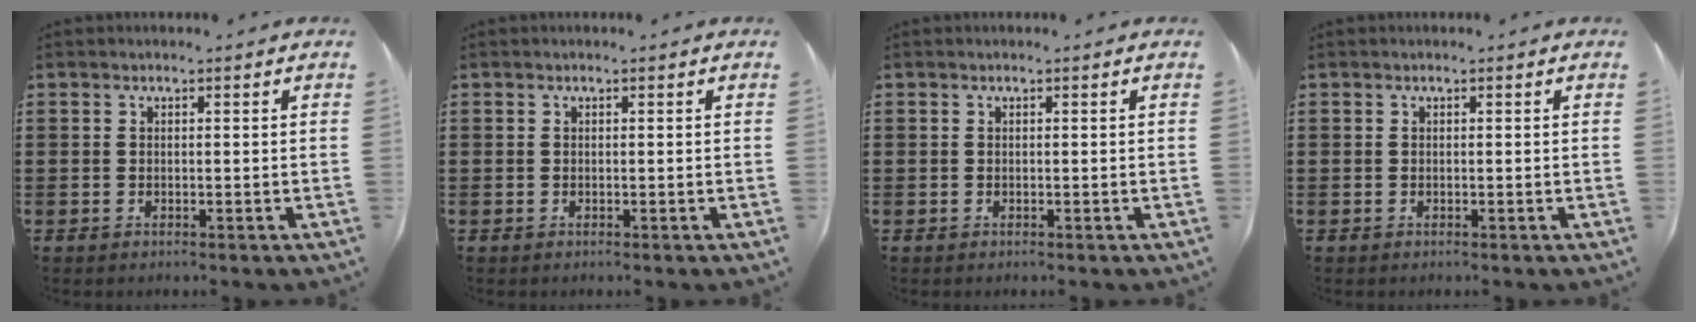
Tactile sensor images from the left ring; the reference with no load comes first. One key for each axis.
{"total": 0.0}
{"total": 0.0}
{"total": 0.0}